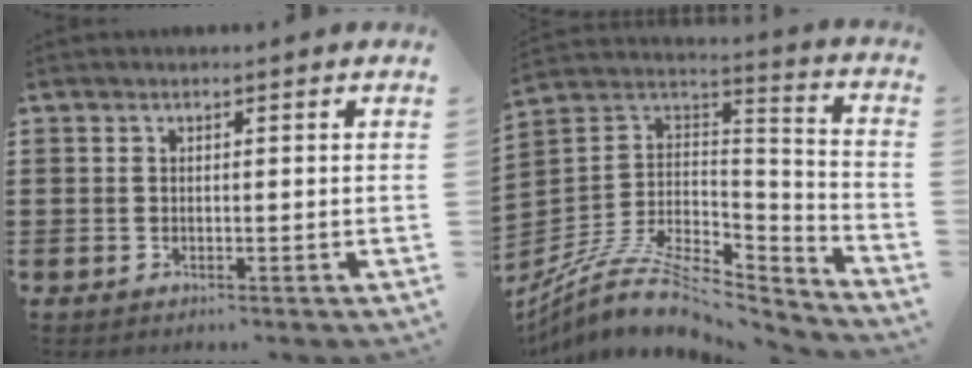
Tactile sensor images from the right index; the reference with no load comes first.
{"total": 9.0, "force": [-7.0, 3.5, 4.5], "torque": [-0.101, 0.004, -0.140]}